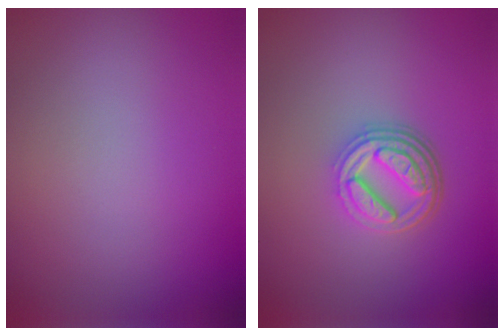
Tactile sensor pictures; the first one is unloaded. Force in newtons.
{"total": 4.5, "press": 3.4, "slide": 2.9}